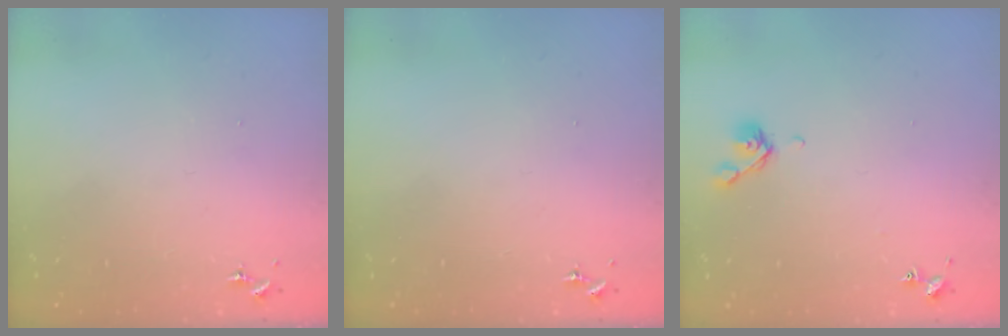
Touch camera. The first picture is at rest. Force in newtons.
{"total": 0.0}
{"total": 5.6, "press": 5.6, "slide": 0.8}